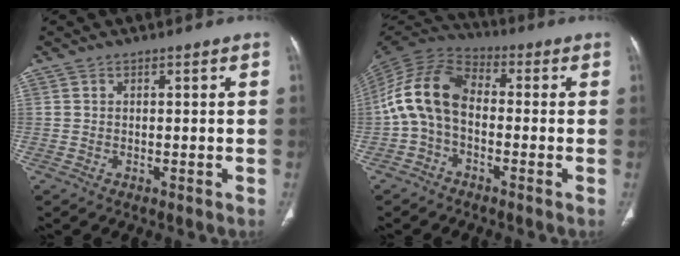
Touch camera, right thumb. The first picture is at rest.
{"total": 11.9, "force": [-1.2, 7.6, 9.1], "torque": [-0.176, 0.034, -0.038]}